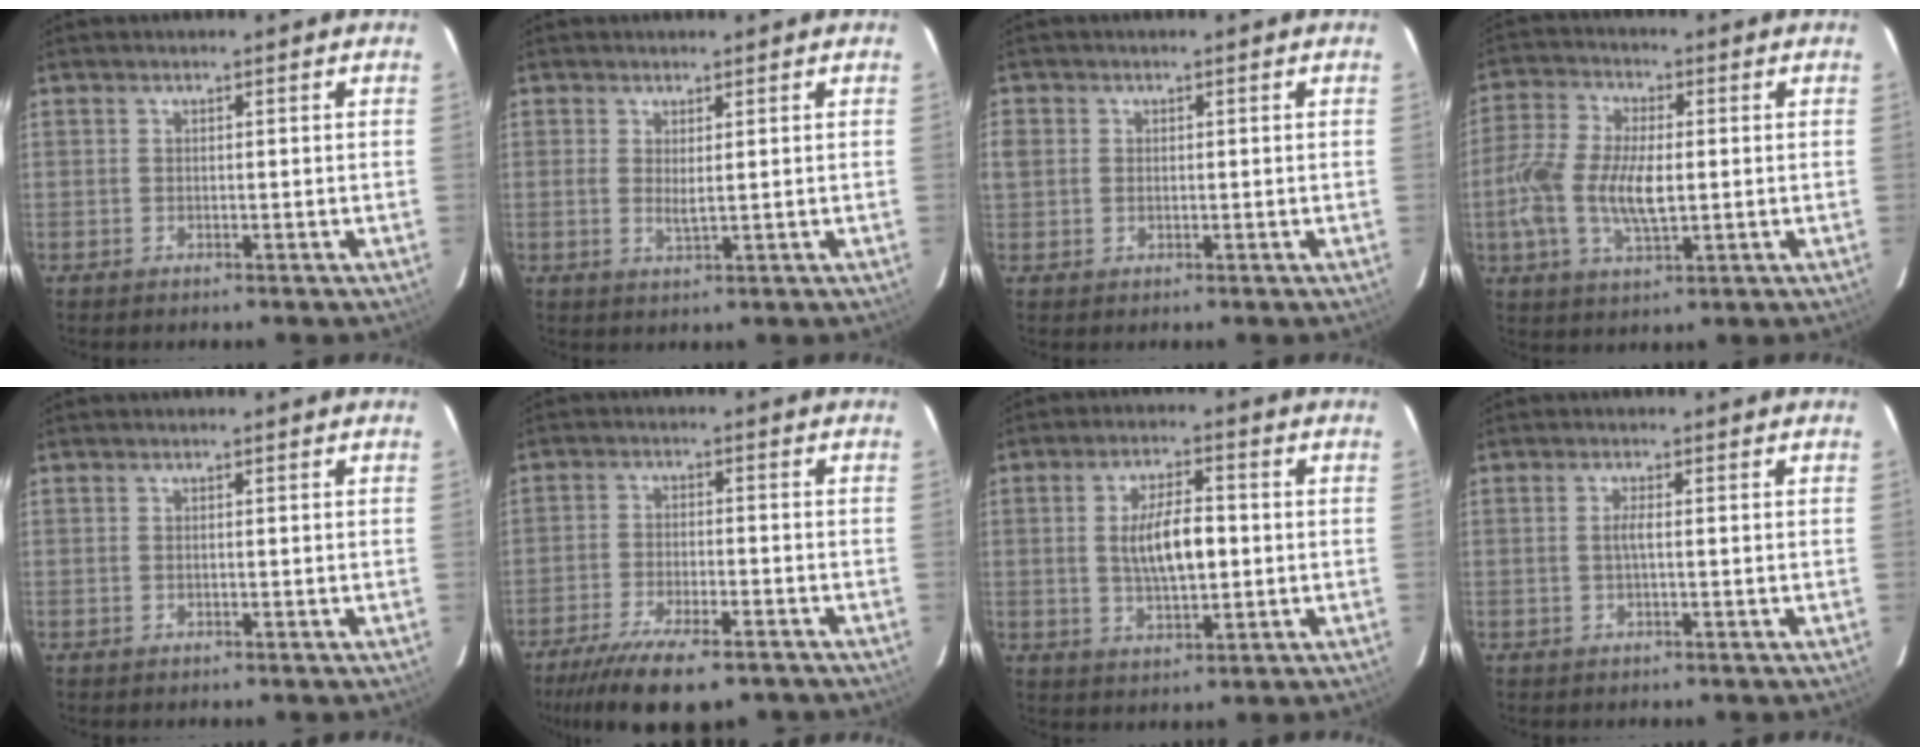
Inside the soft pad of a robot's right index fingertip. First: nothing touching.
{"total": 0.8, "force": [0.1, 0.2, 0.8], "torque": [-0.017, 0.000, 0.000]}
{"total": 3.1, "force": [0.0, 2.8, 1.2], "torque": [-0.025, 0.003, 0.000]}
{"total": 11.7, "force": [-1.3, 5.3, 10.3], "torque": [-0.221, 0.002, -0.030]}
{"total": 0.0}
{"total": 14.7, "force": [-11.0, 4.3, 8.8], "torque": [-0.185, -0.039, -0.180]}
{"total": 8.6, "force": [0.1, 3.4, 8.0], "torque": [-0.148, 0.003, 0.007]}
{"total": 1.5, "force": [-0.1, 0.0, 1.5], "torque": [-0.028, 0.001, -0.004]}